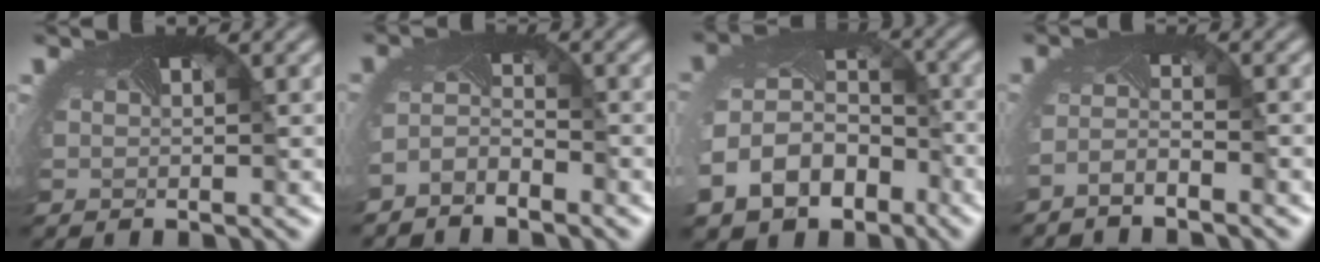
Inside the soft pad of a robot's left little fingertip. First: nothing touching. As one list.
[{"total": 2.2, "force": [-2.1, 0.3, -0.1], "torque": [-0.026, -0.012, -0.045]}, {"total": 10.3, "force": [-5.0, 7.7, 4.7], "torque": [-0.134, -0.045, -0.073]}, {"total": 2.0, "force": [-1.9, -0.3, 0.5], "torque": [-0.033, -0.014, -0.041]}]